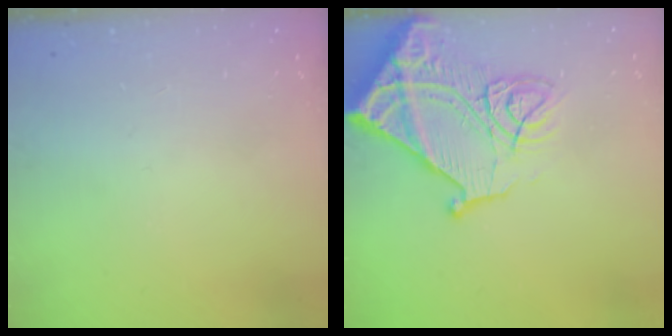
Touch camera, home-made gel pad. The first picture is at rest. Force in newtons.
{"total": 19.6, "press": 19.5, "slide": 2.0}